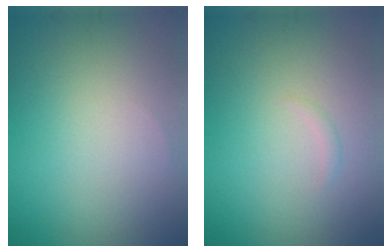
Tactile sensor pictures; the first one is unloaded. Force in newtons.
{"total": 0.5, "press": 0.5, "slide": 0.0}